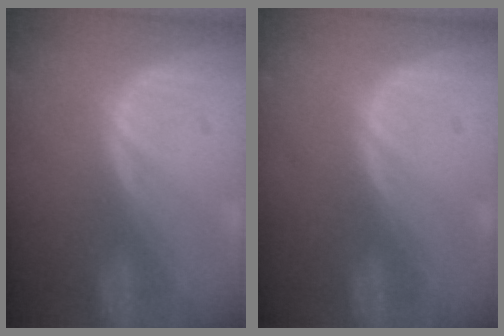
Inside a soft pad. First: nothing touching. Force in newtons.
{"total": 0.0}